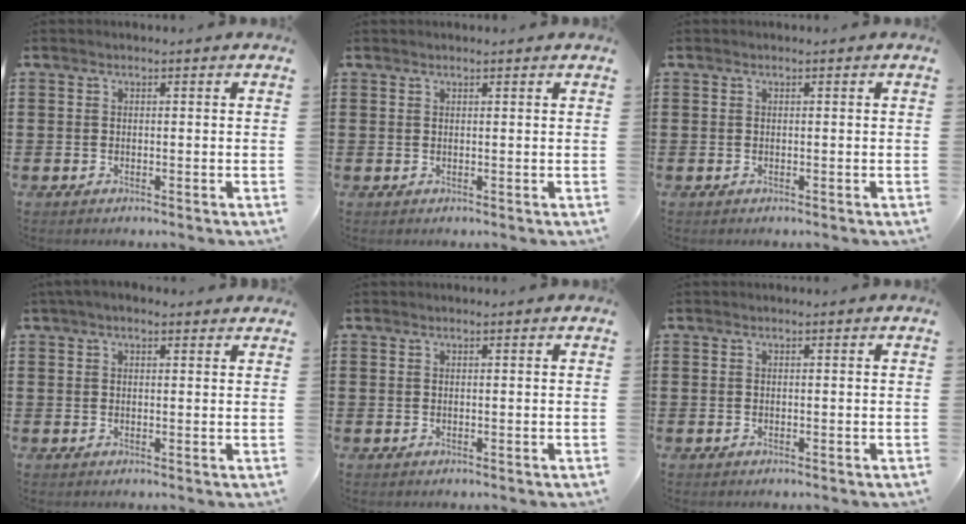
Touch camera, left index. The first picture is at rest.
{"total": 0.6, "force": [0.5, 0.0, 0.3], "torque": [-0.007, 0.000, 0.010]}
{"total": 0.0}
{"total": 1.4, "force": [0.3, 0.8, 1.1], "torque": [-0.022, 0.006, 0.005]}
{"total": 0.0}
{"total": 0.0}